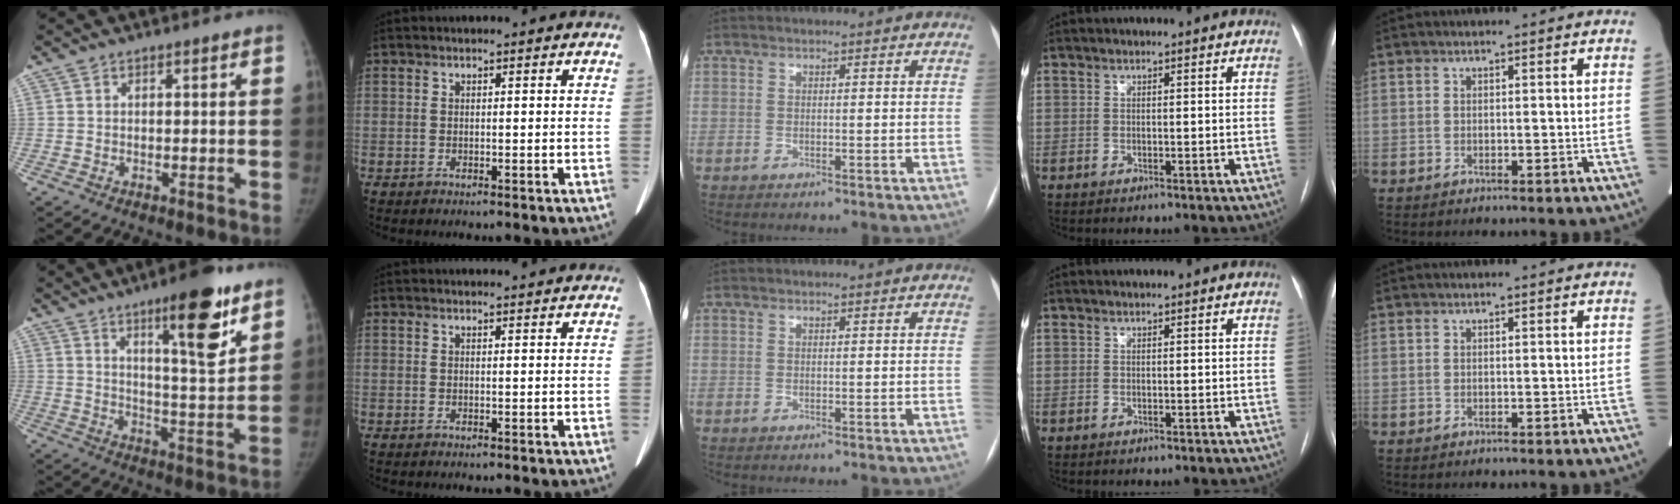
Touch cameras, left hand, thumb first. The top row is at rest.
{"thumb": {"total": 14.9, "force": [8.6, 3.4, 11.6], "torque": [-0.146, -0.056, 0.130]}, "index": {"total": 4.1, "force": [4.0, 0.2, 1.0], "torque": [-0.014, 0.019, 0.046]}}